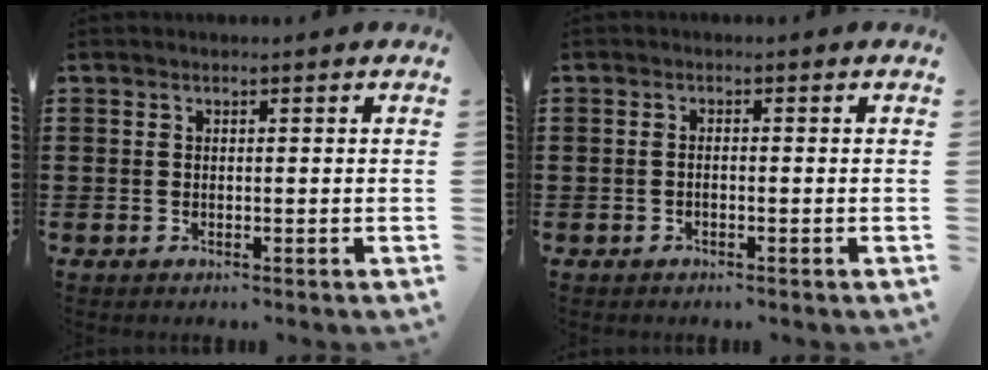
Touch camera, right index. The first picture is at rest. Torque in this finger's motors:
{"motor_torque": [0.12, 0.00, 0.06, -0.01]}